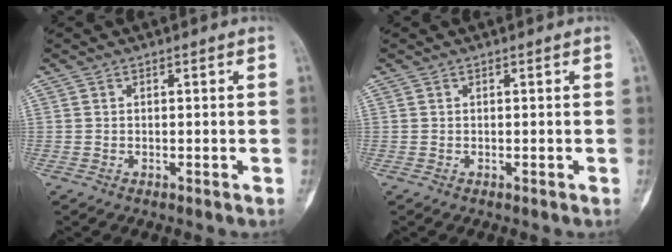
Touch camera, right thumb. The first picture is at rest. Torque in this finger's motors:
{"motor_torque": [-0.06, 0.00, 0.00, -0.18, 0.02]}